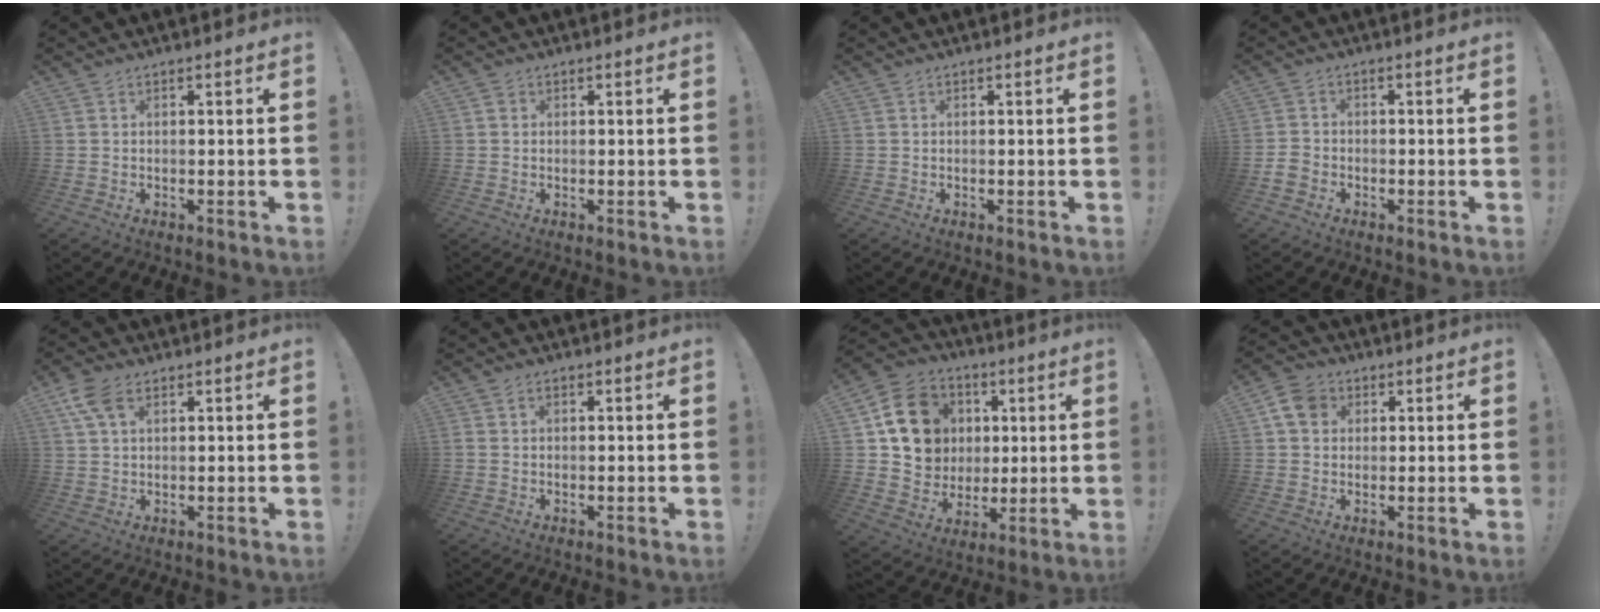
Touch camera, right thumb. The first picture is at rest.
{"total": 0.8, "force": [0.2, 0.8, 0.1], "torque": [0.006, 0.000, 0.001]}
{"total": 0.0}
{"total": 3.7, "force": [-1.8, 2.8, 1.7], "torque": [-0.037, 0.005, -0.034]}
{"total": 6.9, "force": [3.2, 3.9, 4.7], "torque": [-0.092, -0.002, 0.062]}
{"total": 1.1, "force": [-0.2, 0.7, 0.8], "torque": [-0.017, 0.003, -0.004]}
{"total": 17.5, "force": [4.8, 15.0, 7.7], "torque": [-0.092, -0.002, 0.117]}
{"total": 7.6, "force": [2.3, 6.1, 3.8], "torque": [-0.065, 0.003, 0.045]}